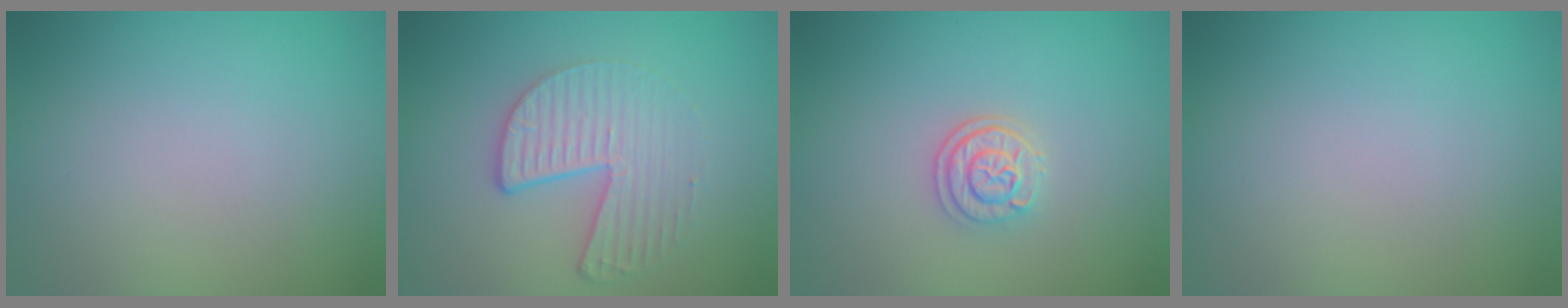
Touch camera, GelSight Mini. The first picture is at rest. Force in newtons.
{"total": 4.1, "press": 2.8, "slide": 2.9}
{"total": 2.4, "press": 2.1, "slide": 1.1}
{"total": 0.0}